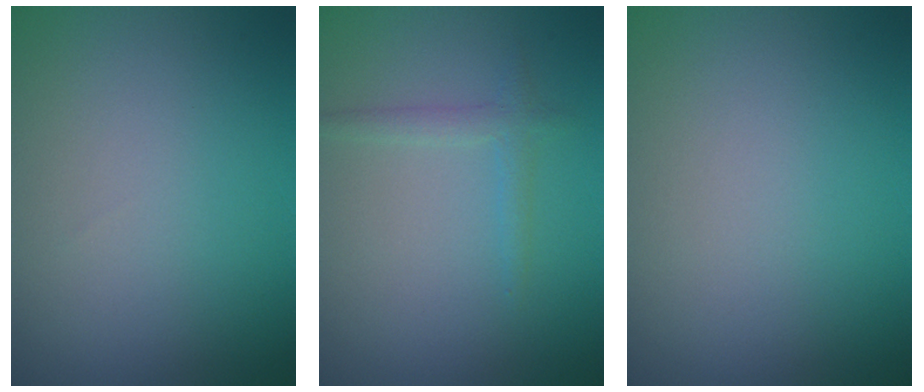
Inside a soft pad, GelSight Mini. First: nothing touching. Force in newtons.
{"total": 1.3, "press": 1.3, "slide": 0.0}
{"total": 0.0}